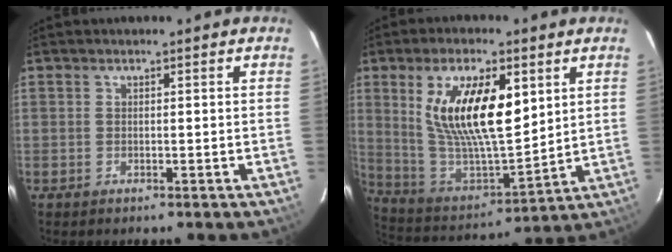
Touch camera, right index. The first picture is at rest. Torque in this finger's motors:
{"motor_torque": [1.13, 0.60, 1.05, 0.21]}